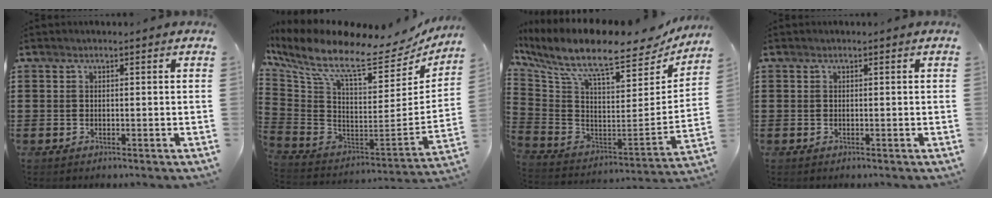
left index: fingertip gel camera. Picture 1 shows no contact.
{"total": 11.6, "force": [7.6, 3.5, 8.0], "torque": [-0.176, -0.060, 0.121]}
{"total": 10.5, "force": [8.1, 2.3, 6.3], "torque": [-0.146, -0.066, 0.136]}
{"total": 0.0}